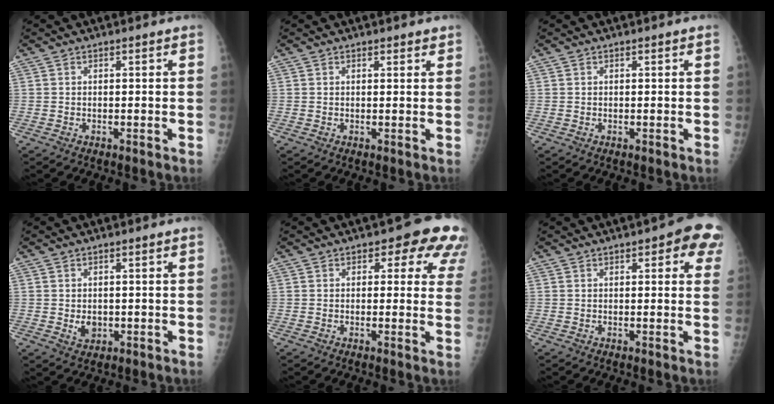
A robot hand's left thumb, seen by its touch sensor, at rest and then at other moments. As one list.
[{"total": 1.1, "force": [0.9, 0.4, 0.5], "torque": [-0.001, -0.005, 0.010]}, {"total": 0.0}, {"total": 2.8, "force": [-0.2, 2.1, 1.8], "torque": [-0.020, -0.002, 0.005]}, {"total": 9.5, "force": [5.0, 5.0, 6.3], "torque": [-0.019, -0.017, 0.044]}, {"total": 8.4, "force": [3.9, 3.0, 6.7], "torque": [-0.048, -0.005, 0.036]}]